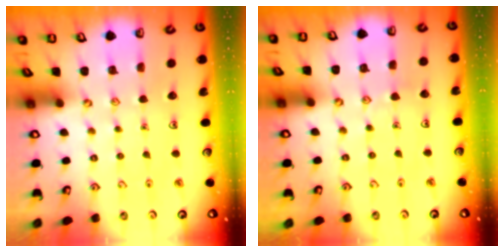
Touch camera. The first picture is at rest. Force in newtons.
{"total": 3.8, "press": 3.7, "slide": 0.3}